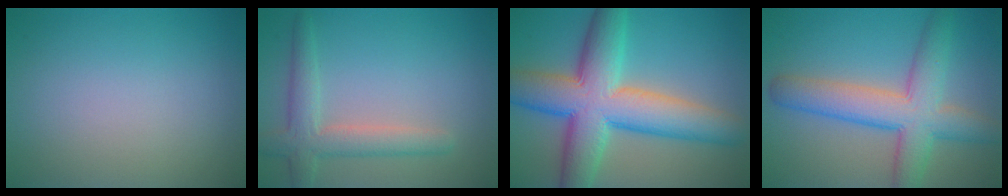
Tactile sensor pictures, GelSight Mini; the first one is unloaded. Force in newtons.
{"total": 3.8, "press": 3.8, "slide": 0.4}
{"total": 11.4, "press": 11.4, "slide": 0.3}
{"total": 7.2, "press": 7.2, "slide": 0.3}